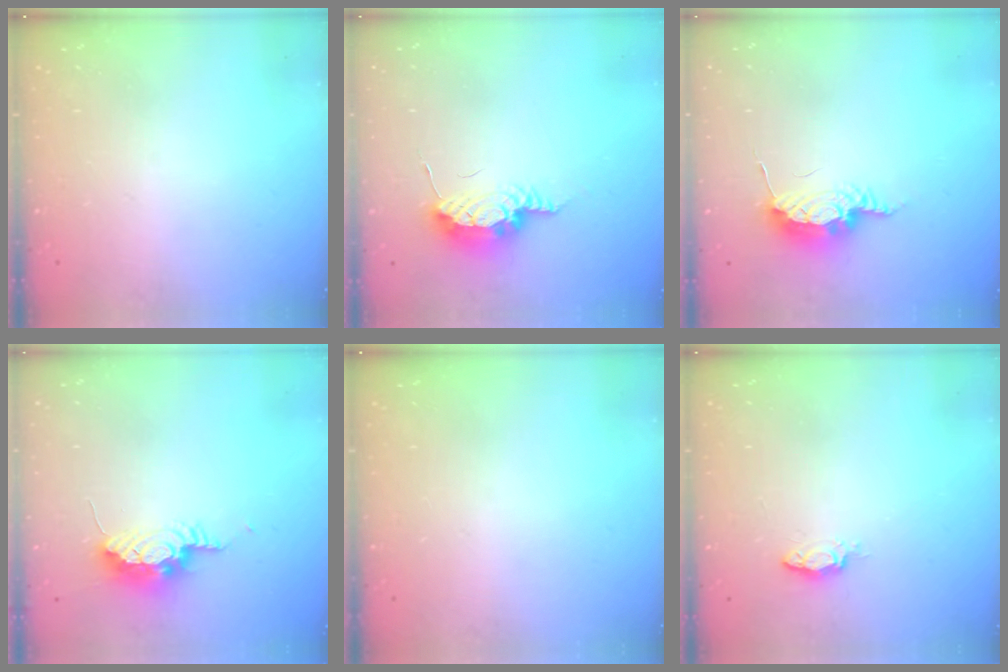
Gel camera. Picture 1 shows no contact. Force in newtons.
{"total": 8.5, "press": 8.3, "slide": 1.8}
{"total": 8.4, "press": 8.3, "slide": 1.0}
{"total": 15.3, "press": 10.5, "slide": 11.1}
{"total": 0.0}
{"total": 2.8, "press": 2.8, "slide": 0.4}